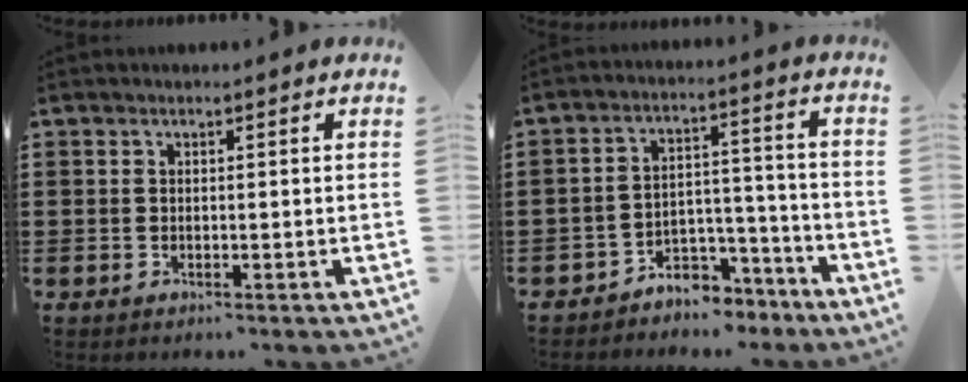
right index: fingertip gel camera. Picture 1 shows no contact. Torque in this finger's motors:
{"motor_torque": [0.80, 1.20, -0.05, -0.21]}